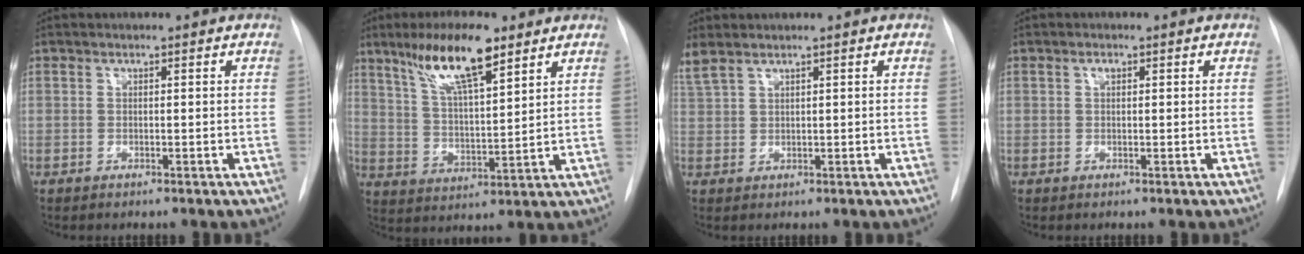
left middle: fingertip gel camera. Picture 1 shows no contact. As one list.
[{"total": 11.8, "force": [7.6, 1.9, 8.8], "torque": [-0.164, 0.007, 0.138]}, {"total": 3.0, "force": [2.6, 0.5, 1.5], "torque": [-0.048, 0.022, 0.066]}, {"total": 0.7, "force": [0.3, 0.4, 0.5], "torque": [-0.010, 0.003, 0.004]}]